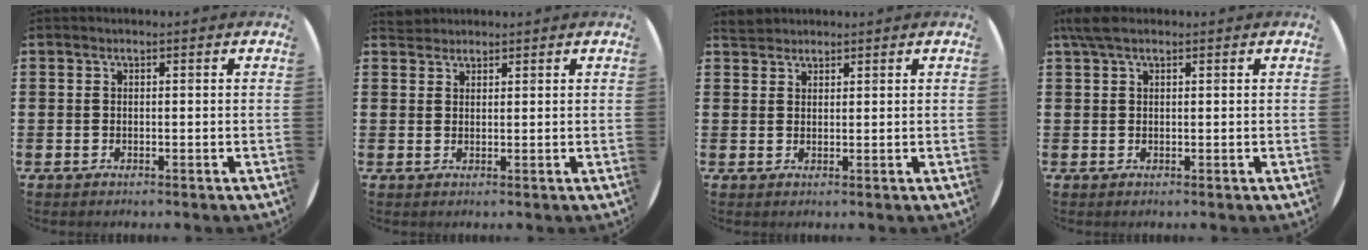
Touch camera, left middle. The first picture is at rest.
{"total": 1.6, "force": [1.5, 0.5, -0.1], "torque": [0.000, 0.004, 0.031]}
{"total": 2.2, "force": [2.1, 0.7, -0.1], "torque": [-0.003, 0.004, 0.042]}
{"total": 2.4, "force": [1.6, 0.8, 1.5], "torque": [-0.034, 0.007, 0.028]}